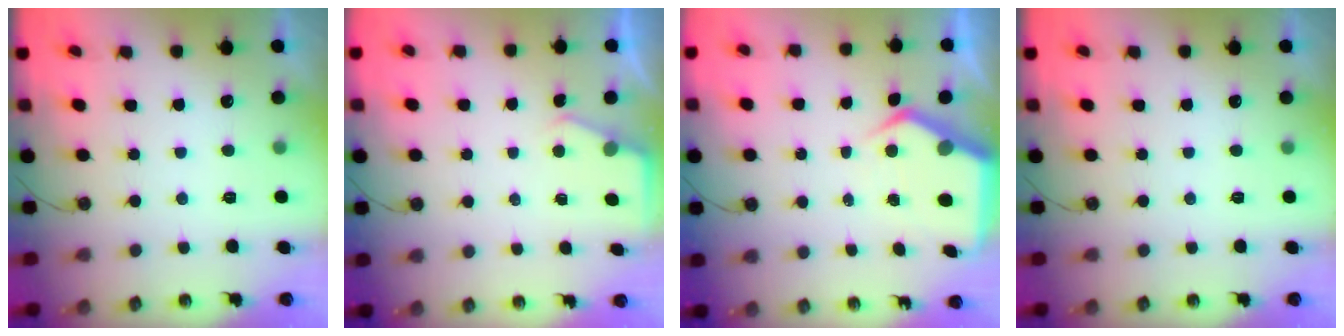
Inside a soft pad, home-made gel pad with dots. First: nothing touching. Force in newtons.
{"total": 2.8, "press": 2.8, "slide": 0.4}
{"total": 6.7, "press": 6.7, "slide": 0.5}
{"total": 0.0}